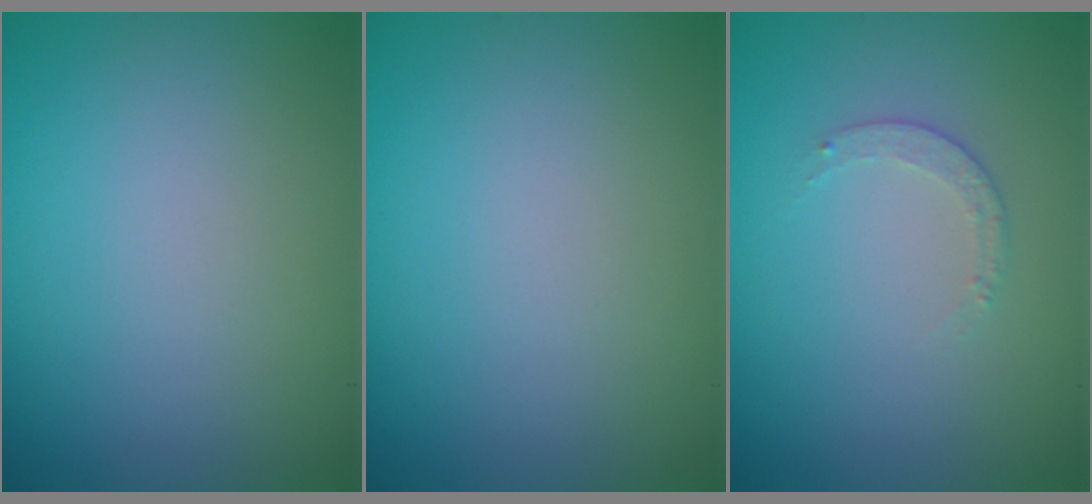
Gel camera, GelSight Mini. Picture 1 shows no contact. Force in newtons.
{"total": 0.0}
{"total": 0.8, "press": 0.6, "slide": 0.6}